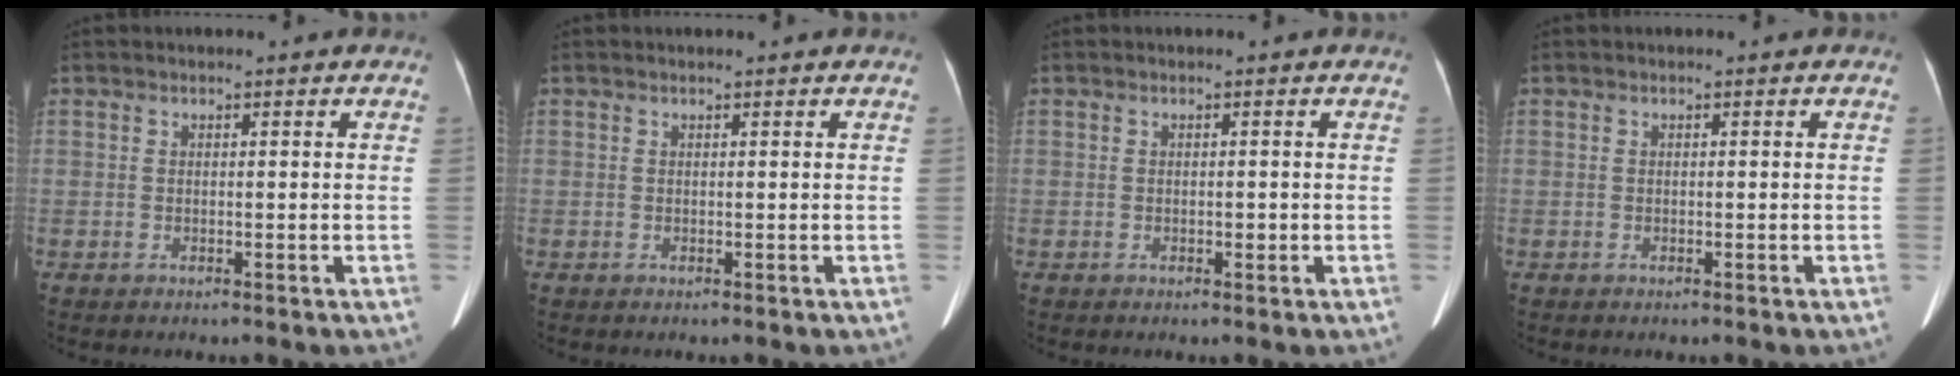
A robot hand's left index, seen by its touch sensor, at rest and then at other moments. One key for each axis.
{"total": 0.7, "fx": 0.6, "fy": -0.1, "fz": 0.2, "tx": -0.008, "ty": 0.013, "tz": 0.013}
{"total": 0.6, "fx": -0.5, "fy": 0.2, "fz": 0.2, "tx": -0.005, "ty": 0.001, "tz": -0.004}
{"total": 0.0}